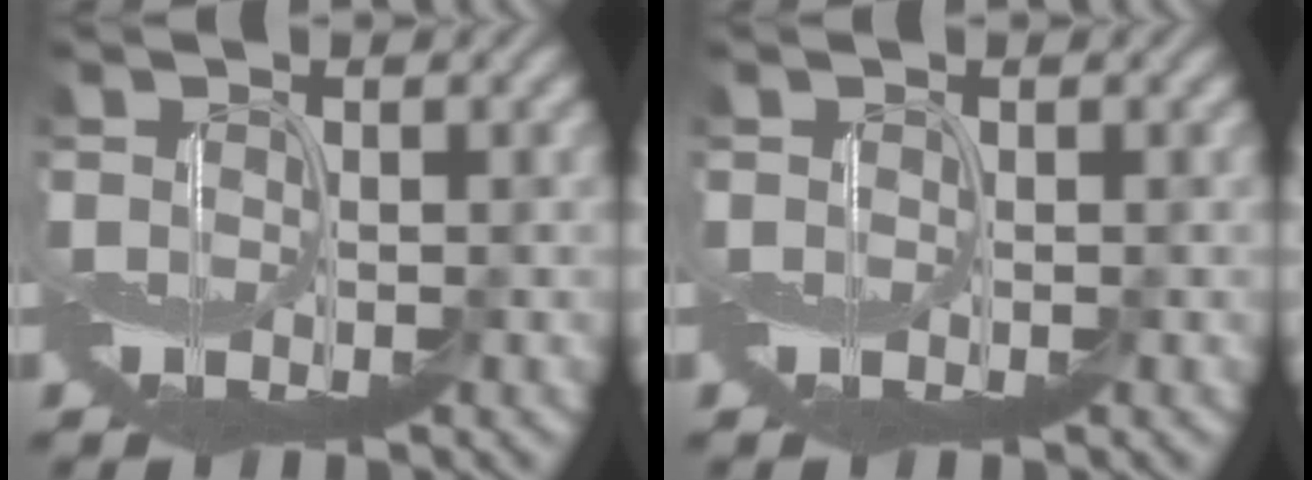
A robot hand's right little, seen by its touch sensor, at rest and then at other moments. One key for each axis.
{"total": 0.0}